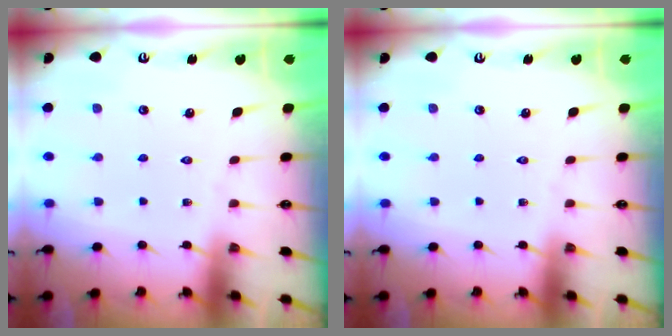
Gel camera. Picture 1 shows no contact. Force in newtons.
{"total": 0.0}